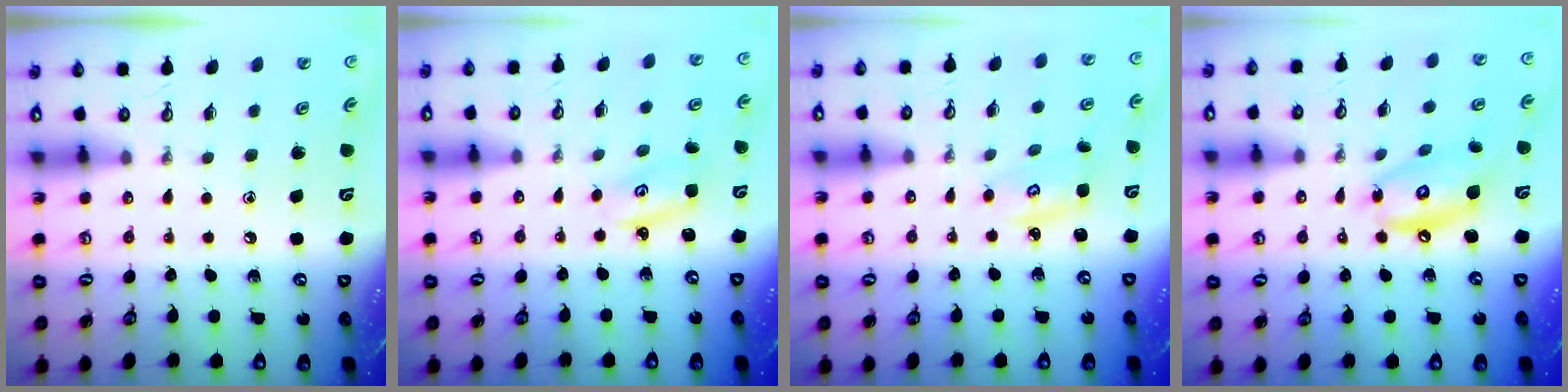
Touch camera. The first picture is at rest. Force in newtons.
{"total": 2.6, "press": 2.6, "slide": 0.1}
{"total": 2.9, "press": 2.9, "slide": 0.4}
{"total": 13.0, "press": 13.0, "slide": 1.1}